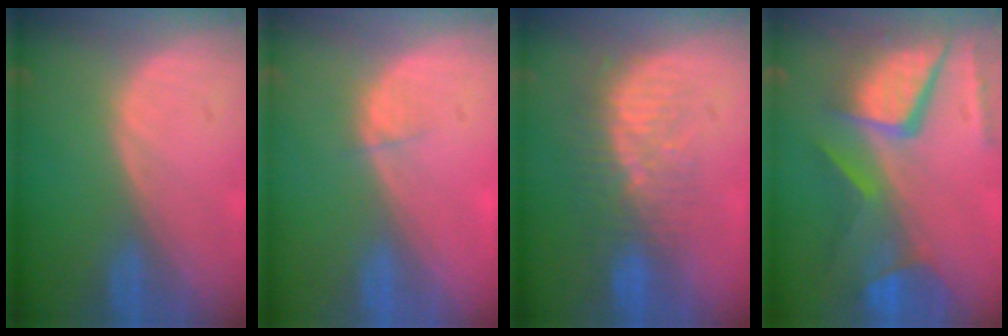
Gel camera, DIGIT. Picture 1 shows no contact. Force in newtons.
{"total": 1.1, "press": 1.0, "slide": 0.4}
{"total": 8.5, "press": 7.6, "slide": 3.7}
{"total": 12.0, "press": 9.8, "slide": 6.9}